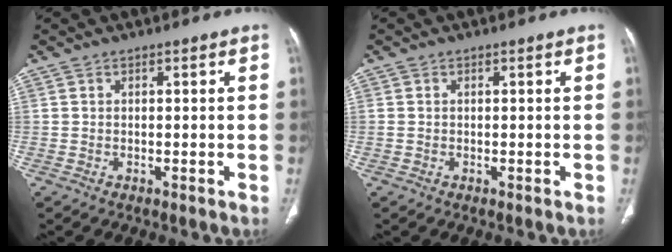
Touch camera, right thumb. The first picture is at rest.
{"total": 0.6, "force": [0.1, 0.4, 0.4], "torque": [-0.013, 0.008, 0.005]}